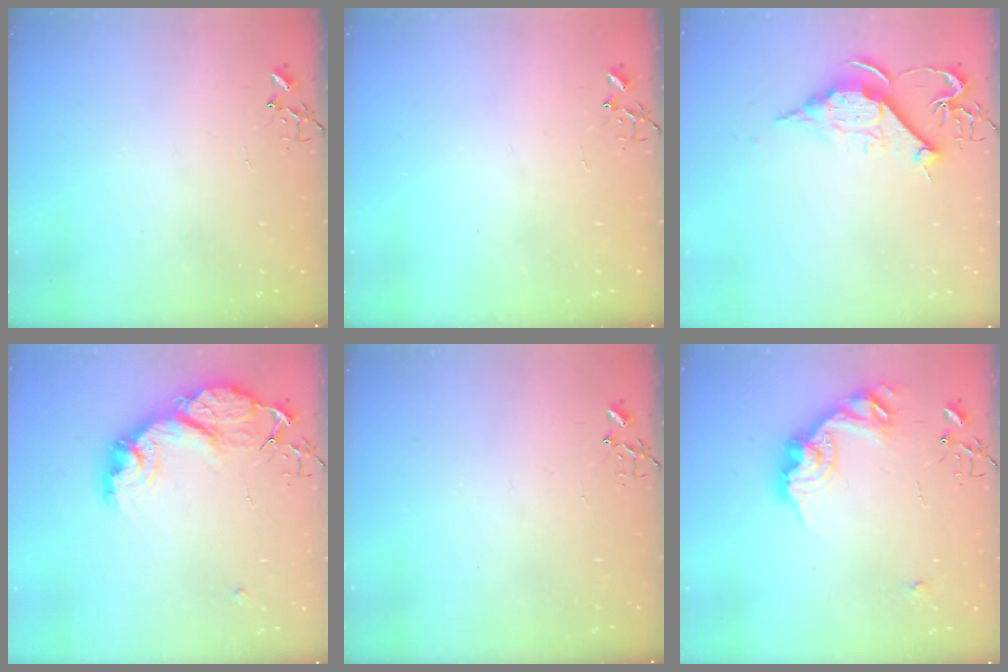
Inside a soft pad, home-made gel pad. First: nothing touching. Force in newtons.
{"total": 0.0}
{"total": 11.7, "press": 11.7, "slide": 0.9}
{"total": 15.8, "press": 15.8, "slide": 1.3}
{"total": 0.0}
{"total": 16.0, "press": 16.0, "slide": 0.3}